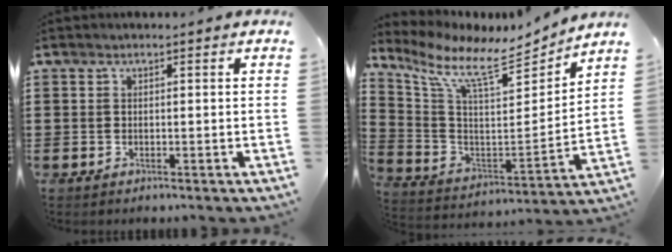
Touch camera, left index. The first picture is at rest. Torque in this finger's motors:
{"motor_torque": [2.14, 0.00, 0.15, 0.12]}